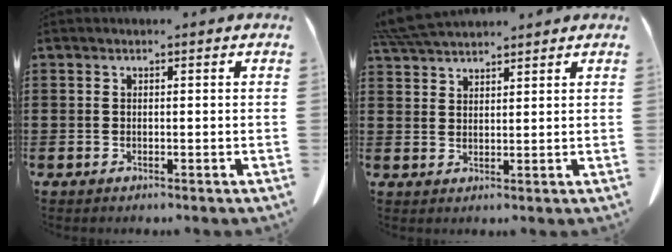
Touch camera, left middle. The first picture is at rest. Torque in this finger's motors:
{"motor_torque": [0.70, 0.28, 0.19, 0.05]}